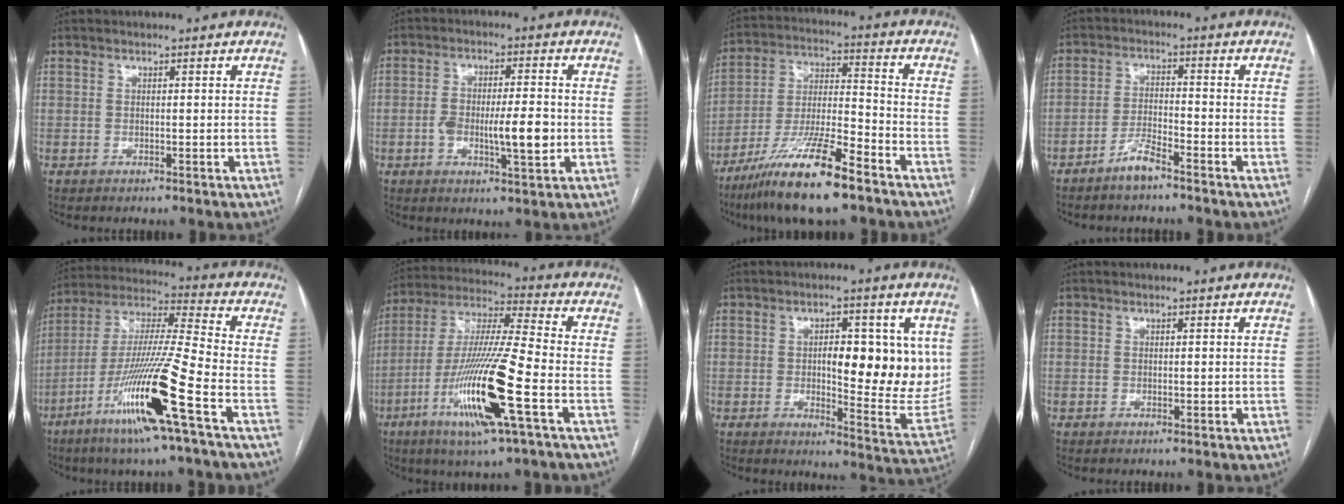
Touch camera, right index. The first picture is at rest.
{"total": 8.3, "force": [-1.5, 1.9, 7.9], "torque": [-0.136, 0.004, -0.022]}
{"total": 15.9, "force": [-10.7, 1.7, 11.6], "torque": [-0.235, -0.029, -0.195]}
{"total": 4.3, "force": [-3.4, 0.4, 2.5], "torque": [-0.050, -0.002, -0.068]}
{"total": 18.1, "force": [-8.3, -0.9, 16.1], "torque": [-0.334, -0.030, -0.161]}
{"total": 18.0, "force": [-6.6, 0.4, 16.7], "torque": [-0.341, -0.022, -0.126]}
{"total": 13.7, "force": [2.2, 4.6, 12.7], "torque": [-0.158, 0.000, 0.036]}
{"total": 0.6, "force": [0.0, 0.2, 0.6], "torque": [-0.010, -0.002, 0.002]}